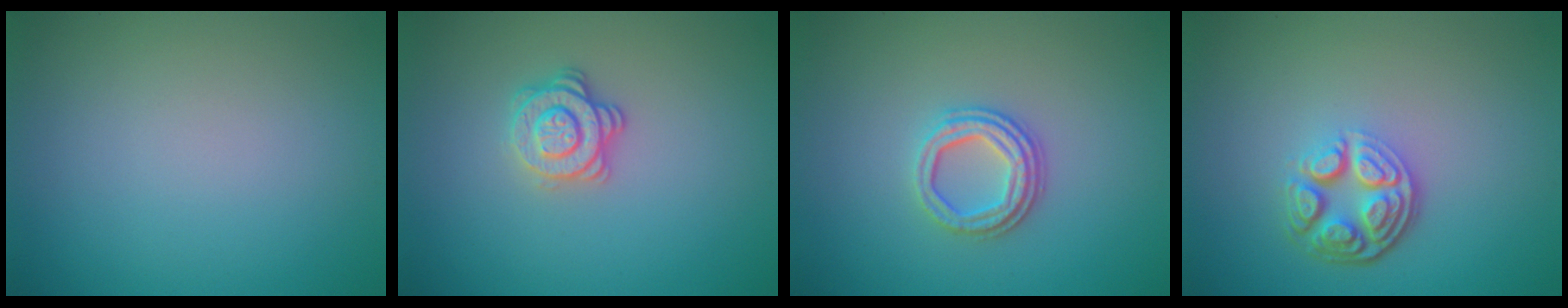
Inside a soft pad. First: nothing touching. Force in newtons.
{"total": 2.8, "press": 2.5, "slide": 1.2}
{"total": 3.1, "press": 2.6, "slide": 1.6}
{"total": 4.5, "press": 3.4, "slide": 3.0}